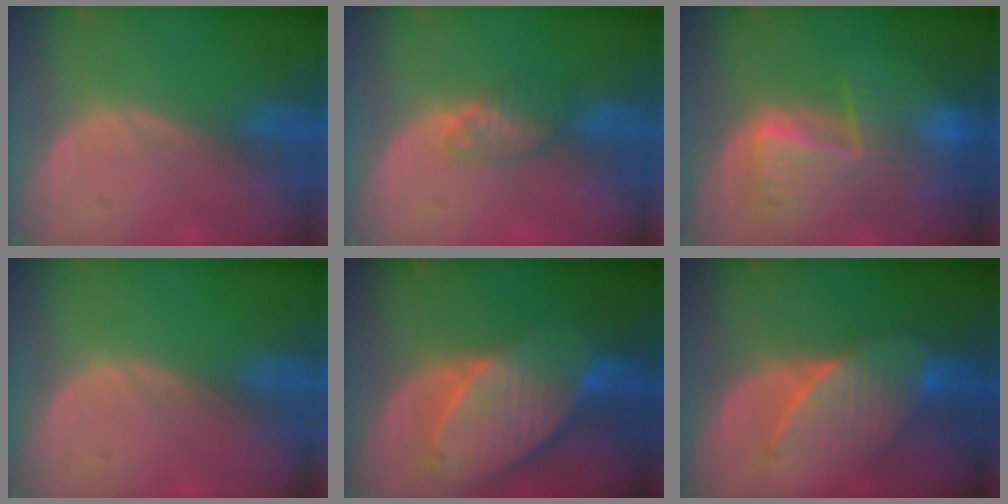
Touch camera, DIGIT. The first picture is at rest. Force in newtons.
{"total": 3.4, "press": 3.2, "slide": 1.1}
{"total": 9.8, "press": 8.4, "slide": 4.9}
{"total": 0.0}
{"total": 10.4, "press": 9.1, "slide": 5.0}
{"total": 7.5, "press": 7.4, "slide": 1.4}